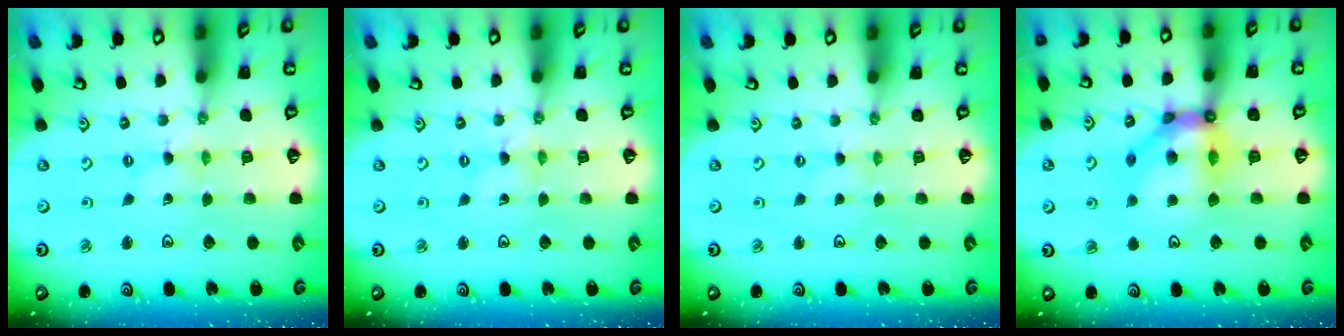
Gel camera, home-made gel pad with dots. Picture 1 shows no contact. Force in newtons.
{"total": 0.7, "press": 0.6, "slide": 0.2}
{"total": 0.0}
{"total": 13.5, "press": 13.4, "slide": 1.5}